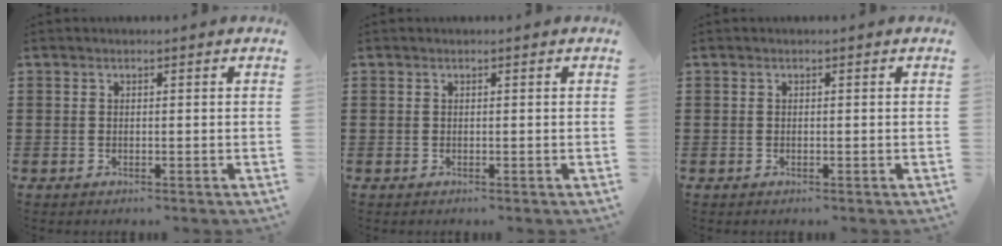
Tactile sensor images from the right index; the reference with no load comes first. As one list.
[{"total": 0.0}, {"total": 0.0}]